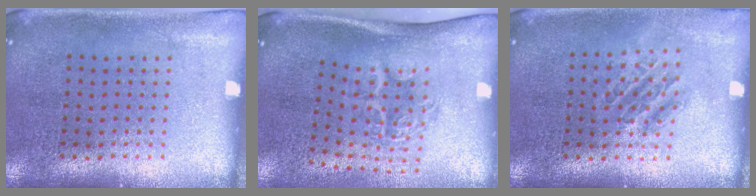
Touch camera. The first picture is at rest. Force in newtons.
{"total": 1.9, "press": 1.2, "slide": 1.4}
{"total": 1.1, "press": 1.0, "slide": 0.4}